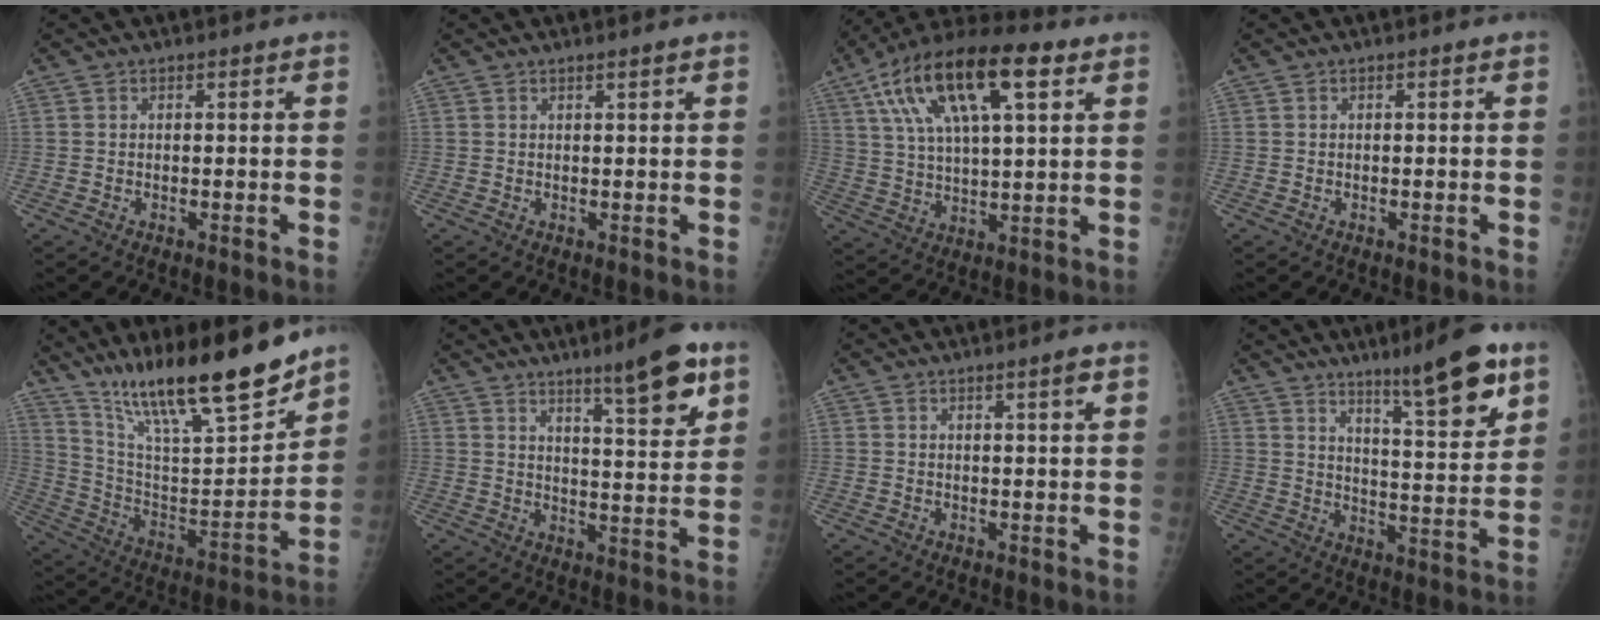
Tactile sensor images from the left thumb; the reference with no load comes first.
{"total": 0.9, "force": [0.6, -0.1, 0.7], "torque": [-0.011, -0.004, 0.012]}
{"total": 20.4, "force": [9.2, 7.7, 16.5], "torque": [-0.296, 0.006, 0.160]}
{"total": 0.0}
{"total": 24.3, "force": [18.5, 4.6, 15.0], "torque": [-0.228, -0.081, 0.321]}
{"total": 11.7, "force": [7.4, 1.9, 8.9], "torque": [-0.116, -0.044, 0.109]}
{"total": 1.9, "force": [1.1, -0.1, 1.6], "torque": [-0.024, -0.006, 0.017]}
{"total": 13.8, "force": [8.8, 2.1, 10.4], "torque": [-0.139, -0.057, 0.138]}